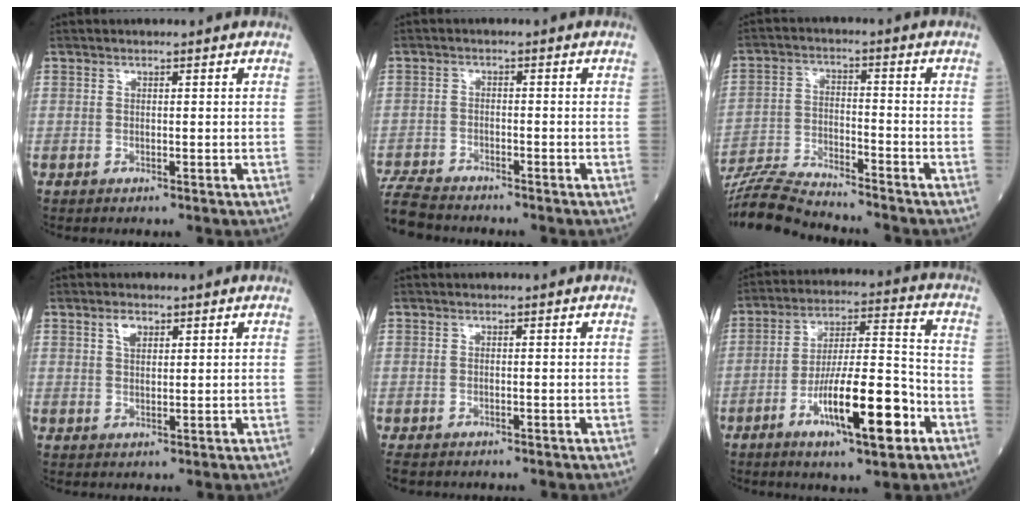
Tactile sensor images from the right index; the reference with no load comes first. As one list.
[{"total": 6.8, "force": [-6.5, 1.4, 1.5], "torque": [-0.027, -0.020, -0.120]}, {"total": 11.7, "force": [-11.3, -0.1, 3.3], "torque": [-0.060, -0.010, -0.202]}, {"total": 2.3, "force": [1.3, 1.1, 1.5], "torque": [-0.029, 0.002, 0.026]}, {"total": 1.8, "force": [-1.4, 0.9, 0.5], "torque": [-0.012, -0.002, -0.022]}, {"total": 14.7, "force": [-6.3, 2.6, 13.0], "torque": [-0.224, 0.000, -0.103]}]